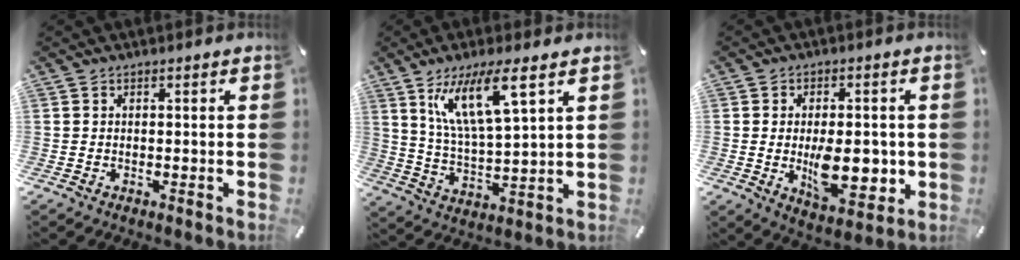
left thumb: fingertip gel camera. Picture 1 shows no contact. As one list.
[{"total": 13.7, "force": [8.2, 3.0, 10.6], "torque": [-0.224, -0.017, 0.139]}, {"total": 12.3, "force": [-1.1, 7.3, 9.8], "torque": [-0.139, -0.009, -0.016]}]